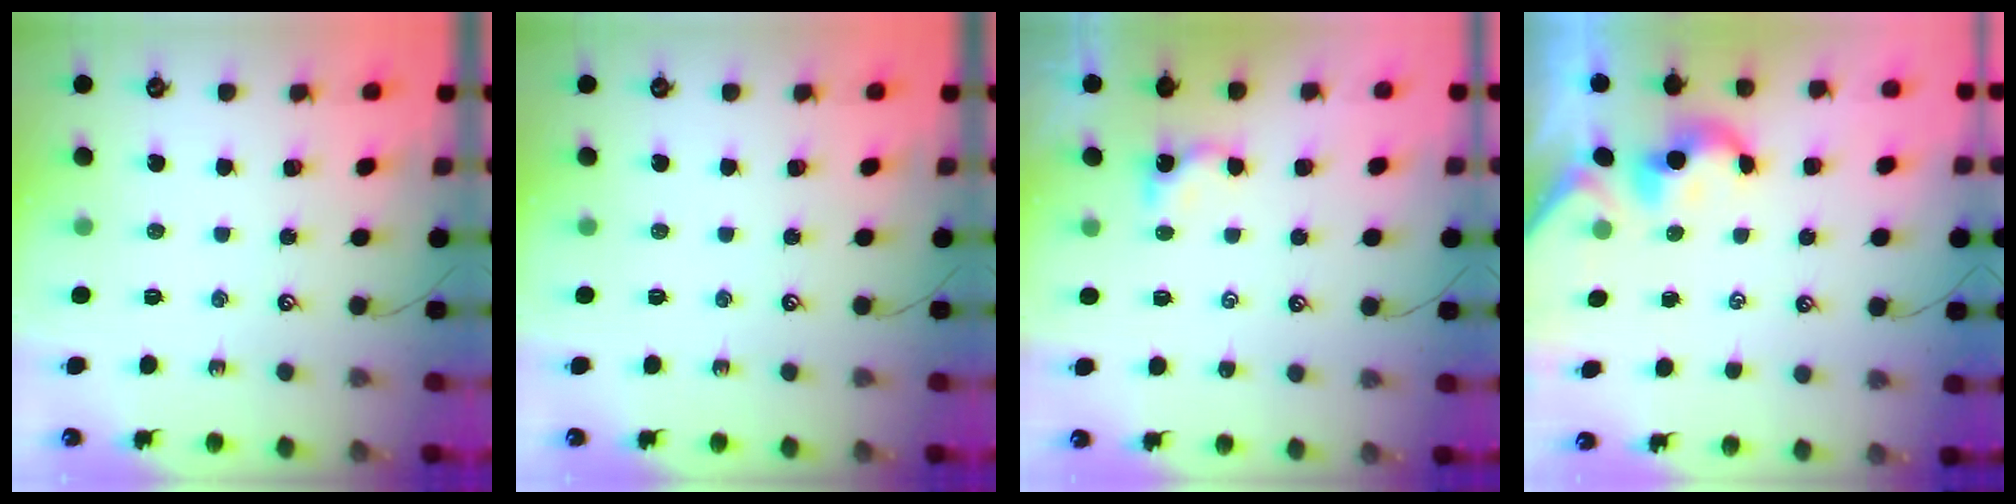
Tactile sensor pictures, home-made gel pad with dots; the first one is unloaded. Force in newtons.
{"total": 0.0}
{"total": 0.8, "press": 0.8, "slide": 0.1}
{"total": 0.0}